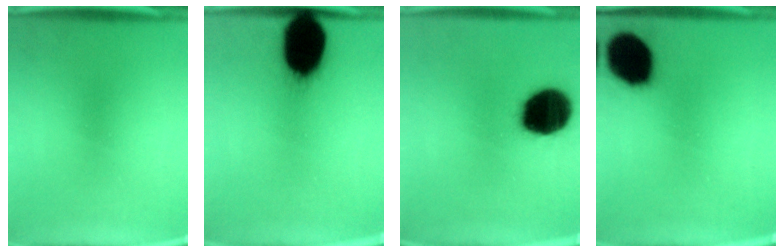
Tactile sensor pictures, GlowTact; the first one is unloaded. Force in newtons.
{"total": 19.9}
{"total": 18.1}
{"total": 17.4}